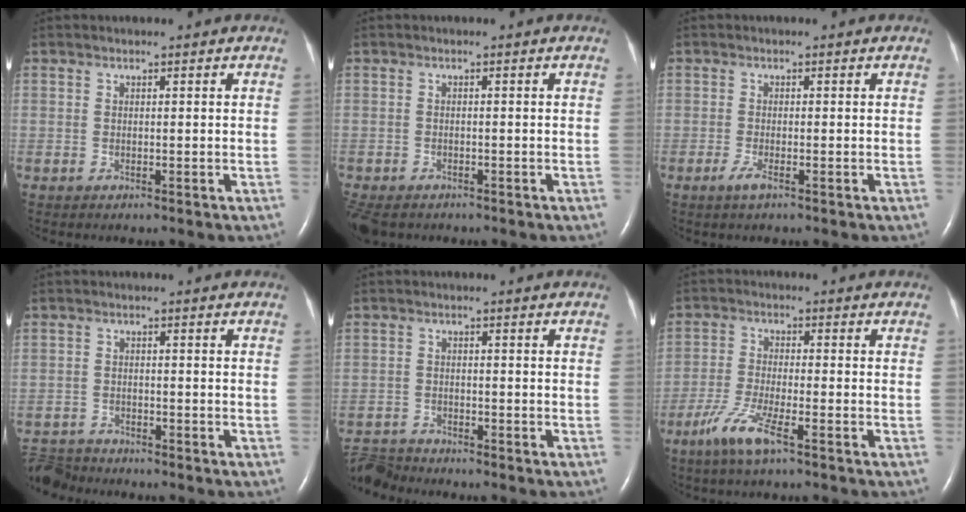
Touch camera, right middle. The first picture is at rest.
{"total": 5.4, "force": [-4.3, 2.5, 2.2], "torque": [-0.040, -0.008, -0.064]}
{"total": 1.6, "force": [-1.0, 0.1, 1.3], "torque": [-0.030, -0.004, -0.023]}
{"total": 5.8, "force": [-5.7, 0.8, -0.2], "torque": [-0.001, -0.007, -0.109]}
{"total": 5.3, "force": [-5.2, 0.1, -0.4], "torque": [0.003, -0.008, -0.101]}
{"total": 6.6, "force": [-4.0, 0.6, 5.2], "torque": [-0.117, -0.013, -0.080]}